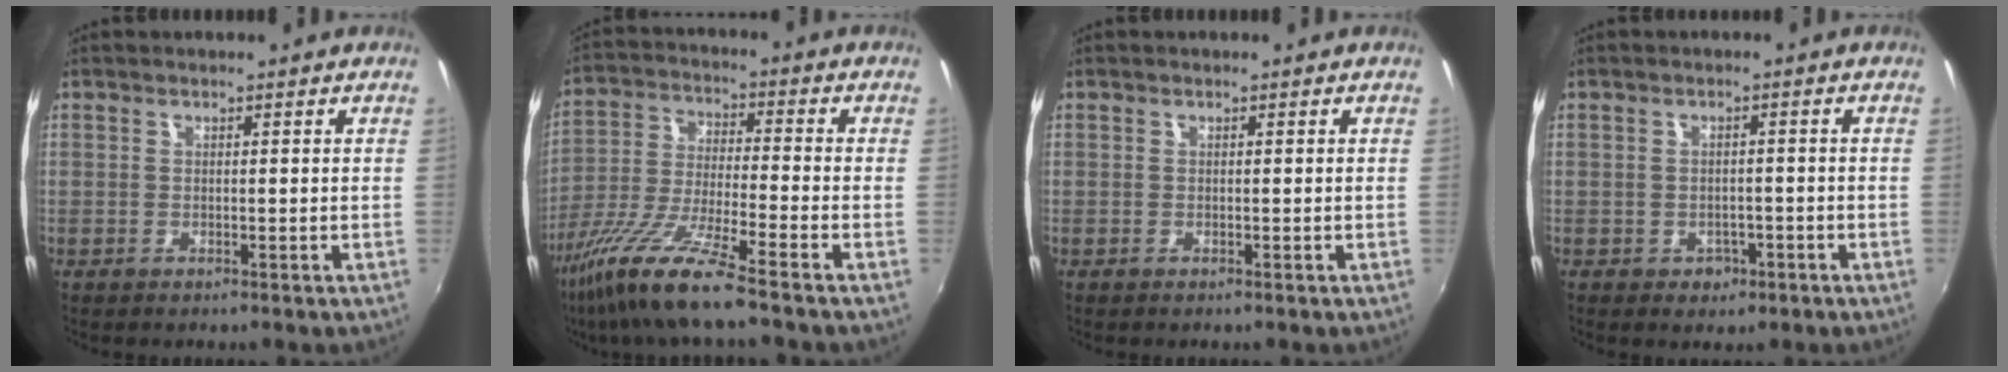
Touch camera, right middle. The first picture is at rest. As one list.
[{"total": 13.2, "force": [-9.8, -0.4, 8.9], "torque": [-0.183, -0.025, -0.184]}, {"total": 0.0}, {"total": 3.2, "force": [-1.5, 2.5, 1.3], "torque": [-0.029, 0.001, -0.013]}]